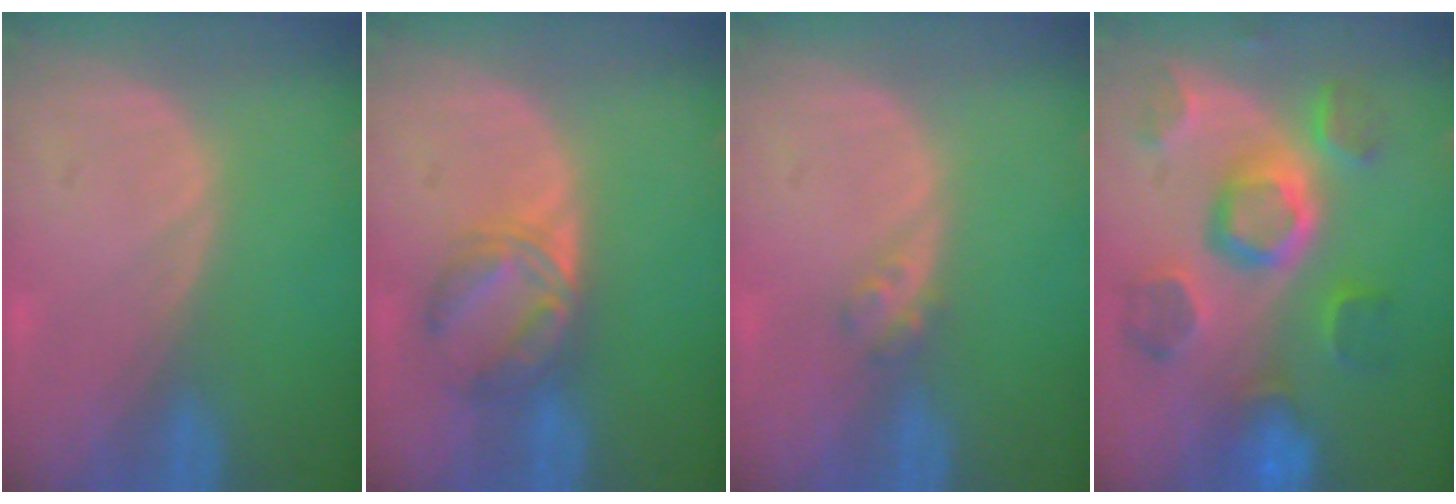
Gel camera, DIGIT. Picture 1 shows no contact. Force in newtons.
{"total": 5.6, "press": 5.5, "slide": 1.0}
{"total": 1.8, "press": 1.5, "slide": 0.9}
{"total": 11.1, "press": 9.9, "slide": 4.9}